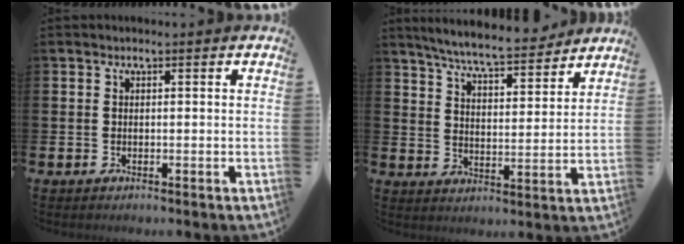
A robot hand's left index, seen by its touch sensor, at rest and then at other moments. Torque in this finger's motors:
{"motor_torque": [1.12, -1.02, 0.61, 0.21]}